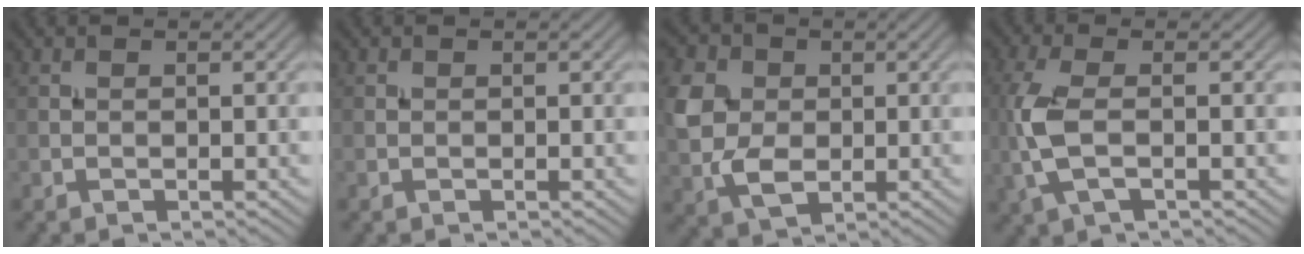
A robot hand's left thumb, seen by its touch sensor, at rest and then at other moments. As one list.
[{"total": 0.0}, {"total": 7.3, "force": [0.4, 5.7, 4.5], "torque": [-0.123, -0.001, 0.001]}, {"total": 5.8, "force": [-0.8, 2.3, 5.3], "torque": [-0.140, -0.001, -0.019]}]